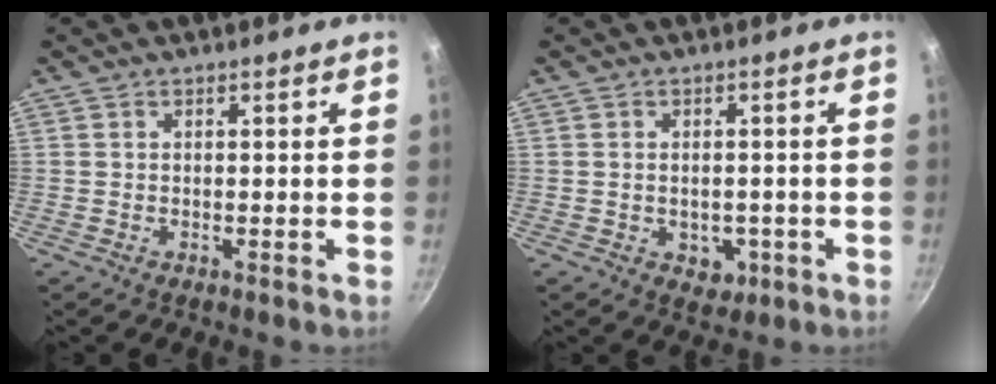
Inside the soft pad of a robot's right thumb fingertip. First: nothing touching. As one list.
[{"total": 4.1, "force": [-1.2, 3.0, 2.5], "torque": [-0.022, 0.007, -0.005]}]